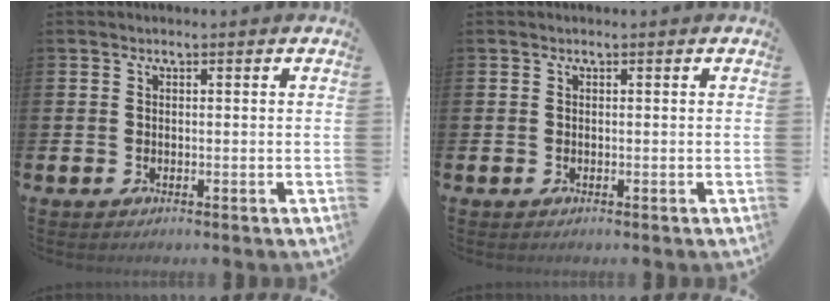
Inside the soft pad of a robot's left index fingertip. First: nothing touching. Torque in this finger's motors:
{"motor_torque": [-0.09, 0.08, 0.00, -0.01]}